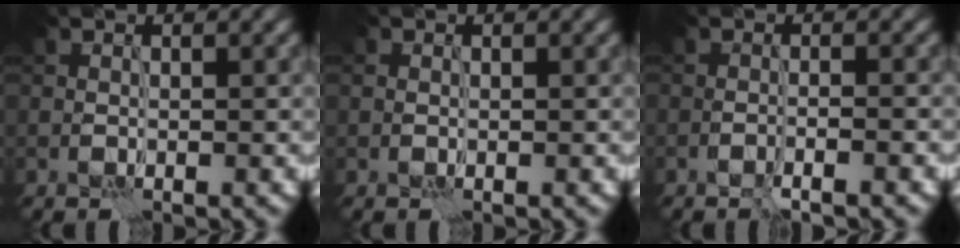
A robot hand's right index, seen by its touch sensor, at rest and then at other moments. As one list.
[{"total": 0.6, "force": [0.1, 0.6, 0.2], "torque": [-0.001, -0.002, 0.006]}, {"total": 1.5, "force": [-0.9, 0.3, 1.1], "torque": [-0.010, -0.002, -0.017]}]